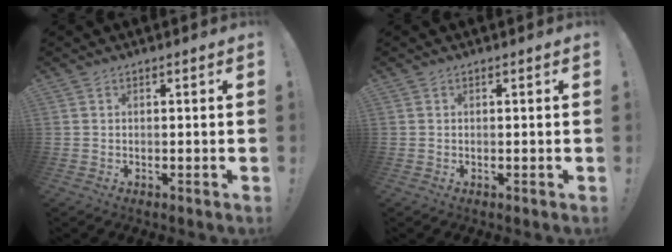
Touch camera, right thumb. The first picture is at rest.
{"total": 0.0}